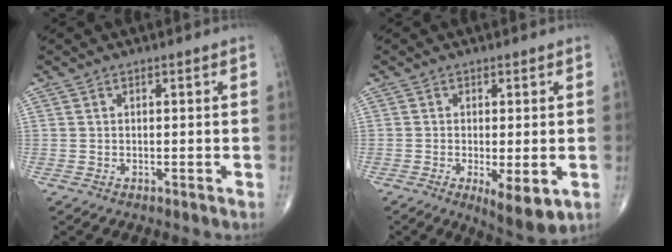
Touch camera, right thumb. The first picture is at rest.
{"total": 7.2, "force": [-2.0, 2.4, 6.5], "torque": [-0.099, -0.021, -0.027]}